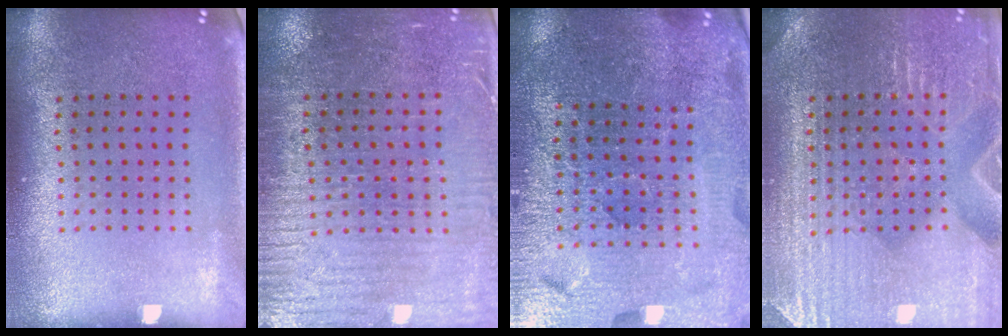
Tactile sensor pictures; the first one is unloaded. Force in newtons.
{"total": 3.2, "press": 2.9, "slide": 1.3}
{"total": 4.1, "press": 4.0, "slide": 0.9}
{"total": 3.8, "press": 3.7, "slide": 0.8}